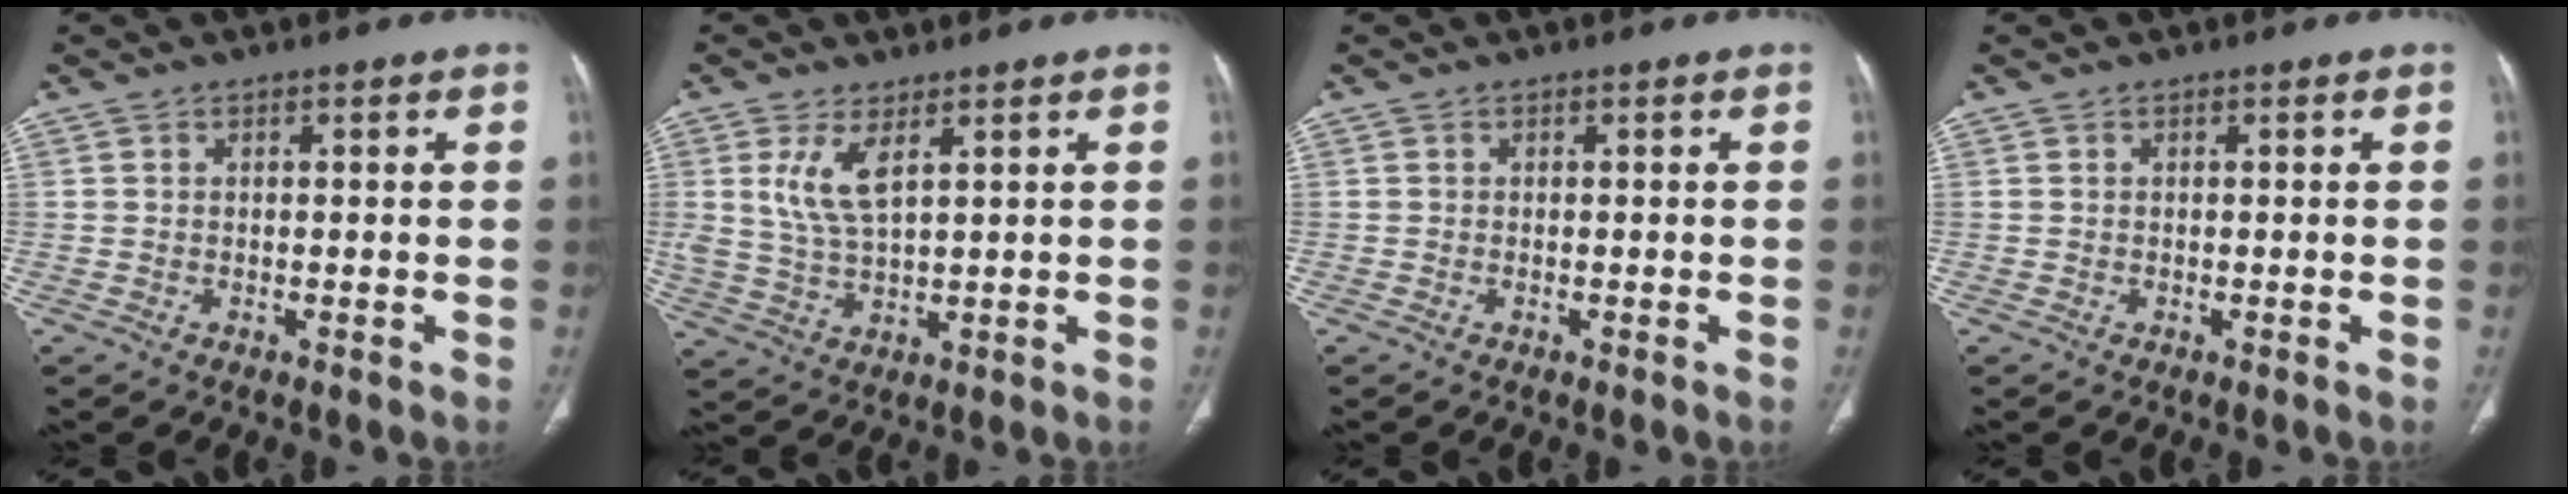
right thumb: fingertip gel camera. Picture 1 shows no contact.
{"total": 6.9, "force": [2.9, 2.6, 5.7], "torque": [-0.124, -0.017, 0.071]}
{"total": 0.0}
{"total": 0.0}